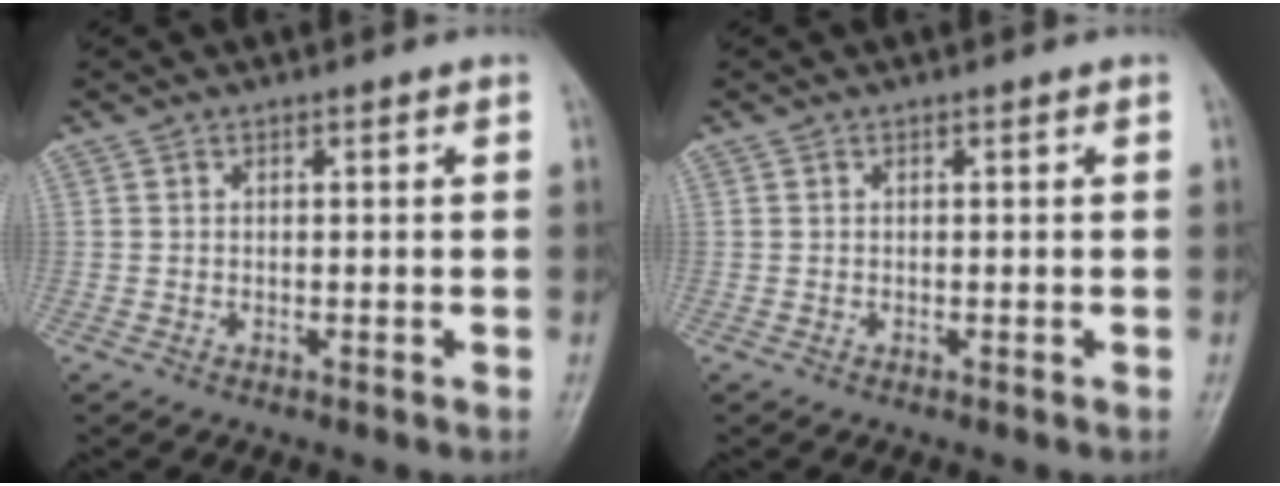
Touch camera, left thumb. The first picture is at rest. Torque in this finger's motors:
{"motor_torque": [-0.14, 0.14, 0.00, 0.00, 0.00]}